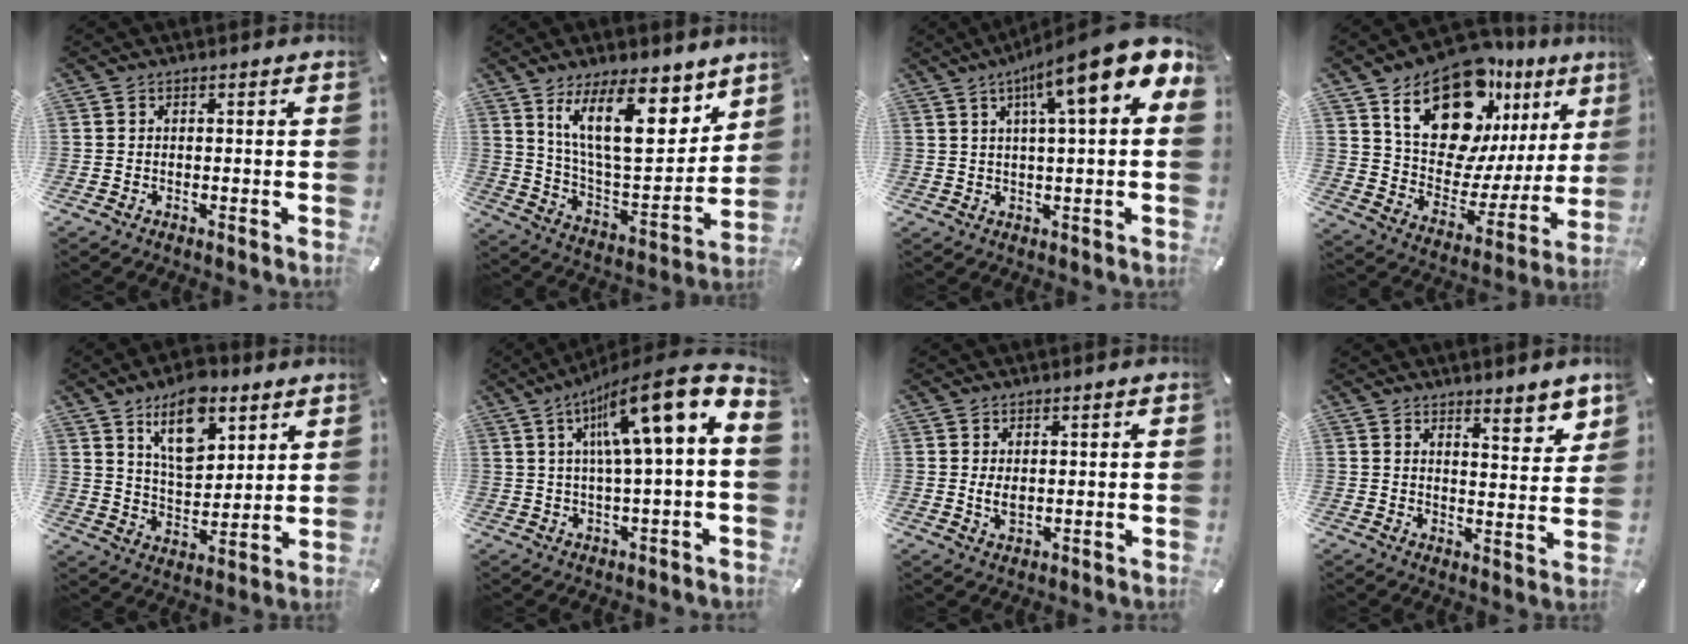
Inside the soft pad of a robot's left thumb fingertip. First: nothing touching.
{"total": 19.7, "force": [11.5, 8.0, 13.8], "torque": [-0.235, -0.068, 0.195]}
{"total": 15.1, "force": [7.2, 2.2, 13.0], "torque": [-0.221, -0.034, 0.112]}
{"total": 21.0, "force": [14.3, 11.5, 10.4], "torque": [-0.153, -0.110, 0.249]}
{"total": 14.2, "force": [8.5, 7.7, 8.3], "torque": [-0.129, -0.036, 0.151]}
{"total": 16.0, "force": [6.9, 2.7, 14.2], "torque": [-0.232, -0.048, 0.105]}
{"total": 3.1, "force": [0.6, 1.8, 2.5], "torque": [-0.051, -0.003, 0.006]}
{"total": 6.4, "force": [5.7, 1.6, 2.3], "torque": [-0.016, -0.053, 0.095]}